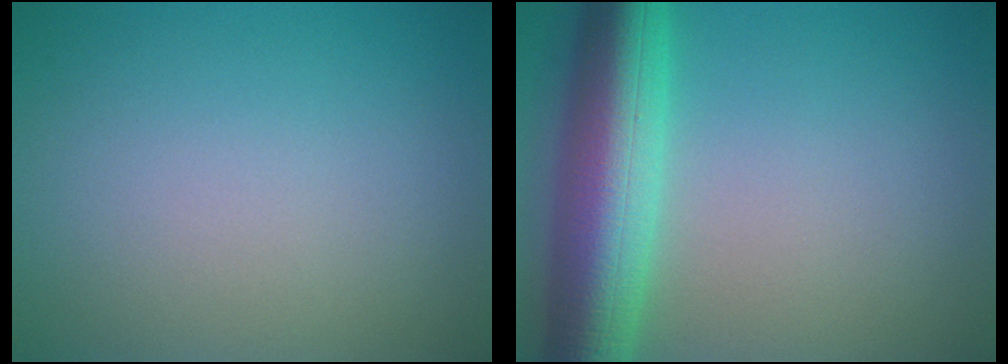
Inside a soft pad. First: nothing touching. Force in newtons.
{"total": 9.4, "press": 9.4, "slide": 0.2}